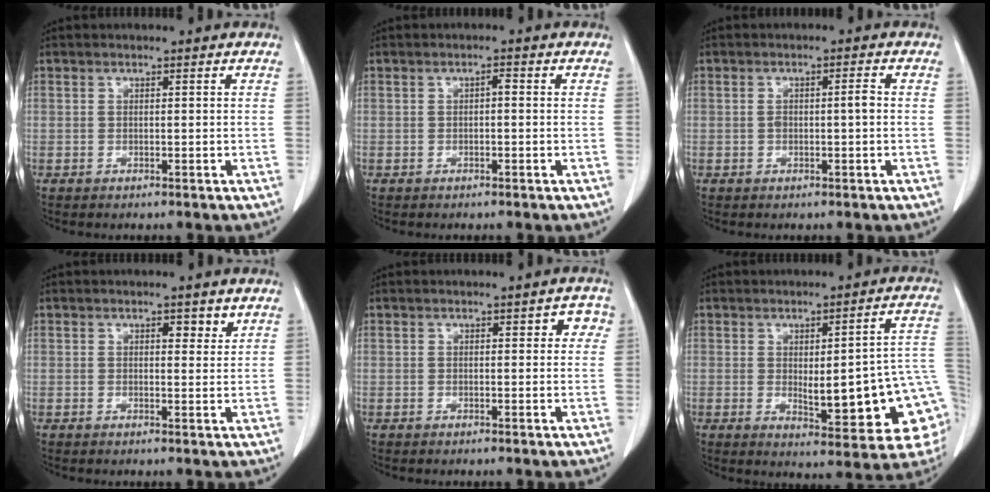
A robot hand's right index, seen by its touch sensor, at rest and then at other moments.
{"total": 0.9, "force": [-0.1, 0.3, 0.9], "torque": [-0.013, 0.003, -0.001]}
{"total": 2.4, "force": [-0.1, 0.4, 2.3], "torque": [-0.046, 0.008, 0.000]}
{"total": 2.1, "force": [1.3, 1.0, 1.4], "torque": [-0.013, -0.004, 0.017]}
{"total": 2.8, "force": [1.0, 1.3, 2.3], "torque": [-0.015, 0.012, 0.007]}
{"total": 17.2, "force": [-2.2, 4.0, 16.6], "torque": [-0.148, 0.017, -0.008]}